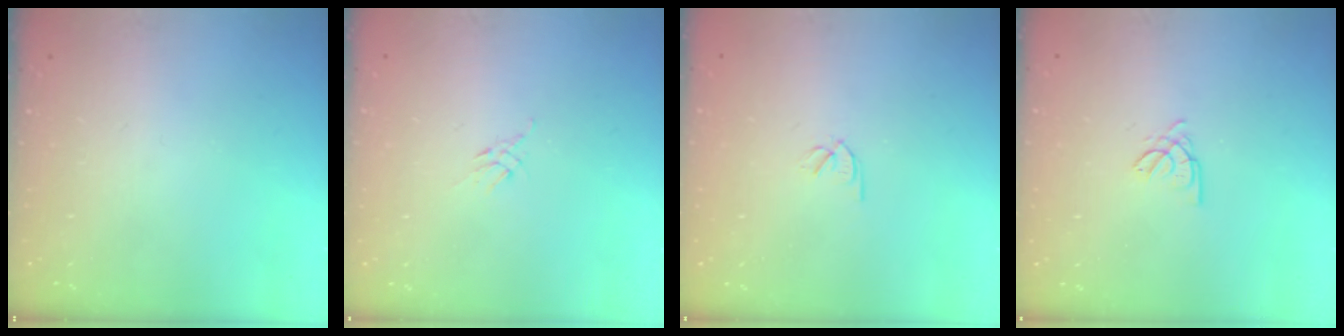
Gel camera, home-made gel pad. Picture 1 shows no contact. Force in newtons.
{"total": 2.6, "press": 2.5, "slide": 0.7}
{"total": 1.8, "press": 1.7, "slide": 0.5}
{"total": 2.0, "press": 2.0, "slide": 0.4}